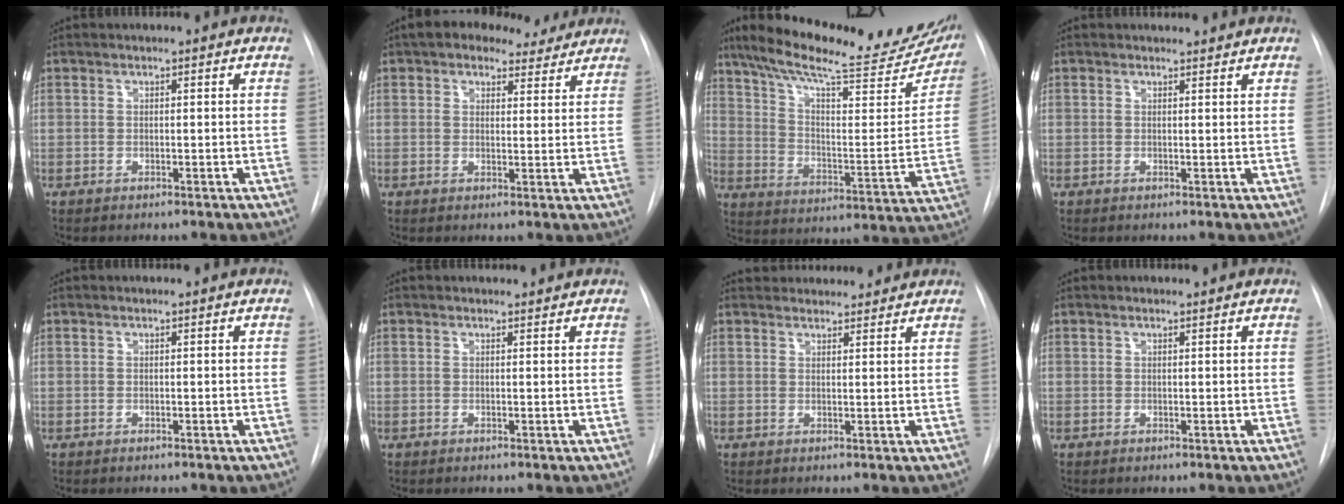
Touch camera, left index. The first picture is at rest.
{"total": 8.8, "force": [7.2, 3.9, 3.2], "torque": [-0.033, 0.020, 0.092]}
{"total": 28.7, "force": [23.2, 5.4, 16.0], "torque": [-0.244, -0.025, 0.313]}
{"total": 1.6, "force": [1.6, 0.0, -0.1], "torque": [-0.006, -0.002, 0.021]}
{"total": 0.0}
{"total": 1.2, "force": [1.2, 0.0, -0.1], "torque": [-0.007, -0.002, 0.016]}
{"total": 8.8, "force": [8.4, 2.2, 1.5], "torque": [-0.010, 0.026, 0.110]}
{"total": 0.7, "force": [0.6, 0.0, 0.2], "torque": [-0.008, 0.004, 0.014]}